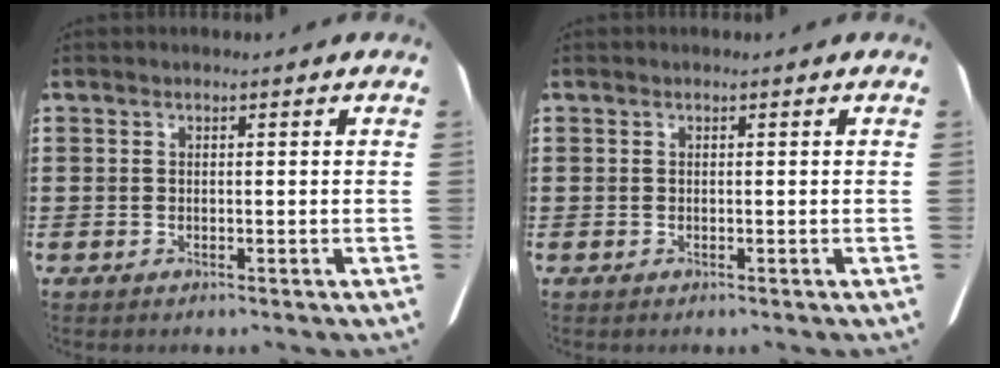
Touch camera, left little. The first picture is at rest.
{"total": 0.0}